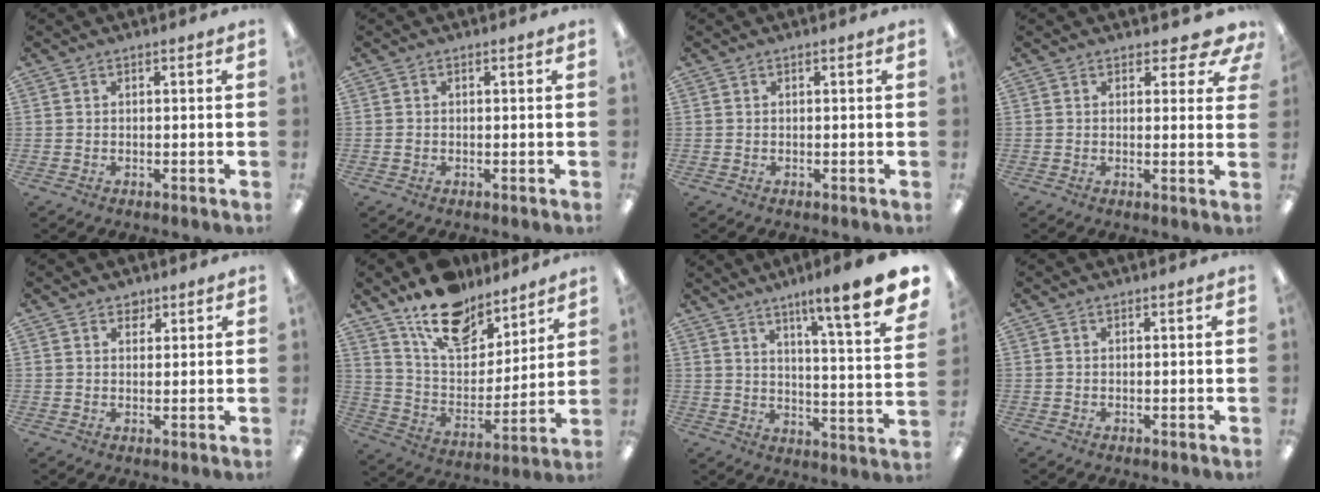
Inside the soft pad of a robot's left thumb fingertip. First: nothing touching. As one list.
[{"total": 0.6, "force": [-0.1, 0.5, 0.2], "torque": [-0.004, 0.004, -0.003]}, {"total": 0.0}, {"total": 4.2, "force": [2.9, 2.2, 2.2], "torque": [-0.015, -0.017, 0.048]}, {"total": 2.2, "force": [1.8, 1.2, 0.4], "torque": [0.008, -0.008, 0.030]}, {"total": 16.7, "force": [13.1, 8.0, 6.7], "torque": [-0.118, -0.088, 0.236]}, {"total": 12.2, "force": [9.0, 0.5, 8.3], "torque": [-0.119, -0.081, 0.135]}, {"total": 0.0}]